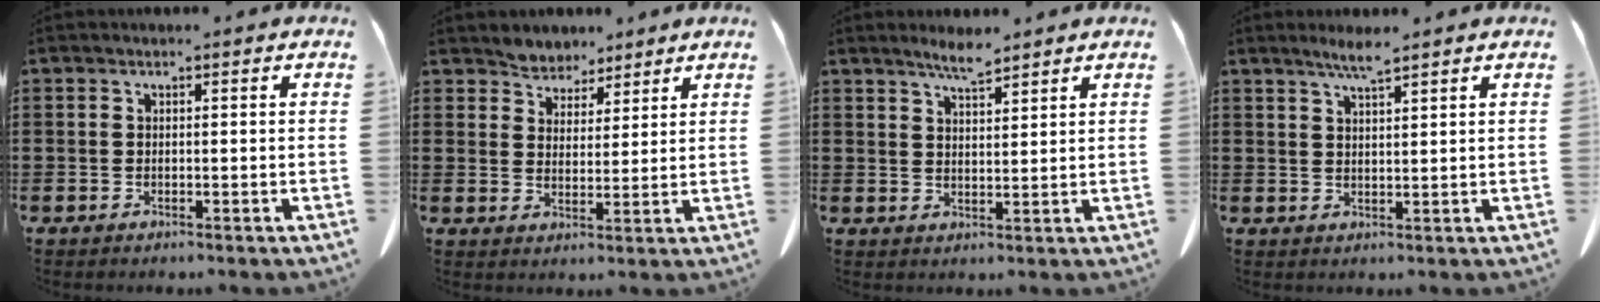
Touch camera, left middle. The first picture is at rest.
{"total": 3.9, "force": [3.6, 1.5, -0.6], "torque": [-0.008, -0.011, 0.068]}
{"total": 3.9, "force": [3.4, 0.3, 1.9], "torque": [-0.044, -0.008, 0.062]}
{"total": 3.5, "force": [2.7, 0.0, 2.1], "torque": [-0.048, -0.004, 0.049]}